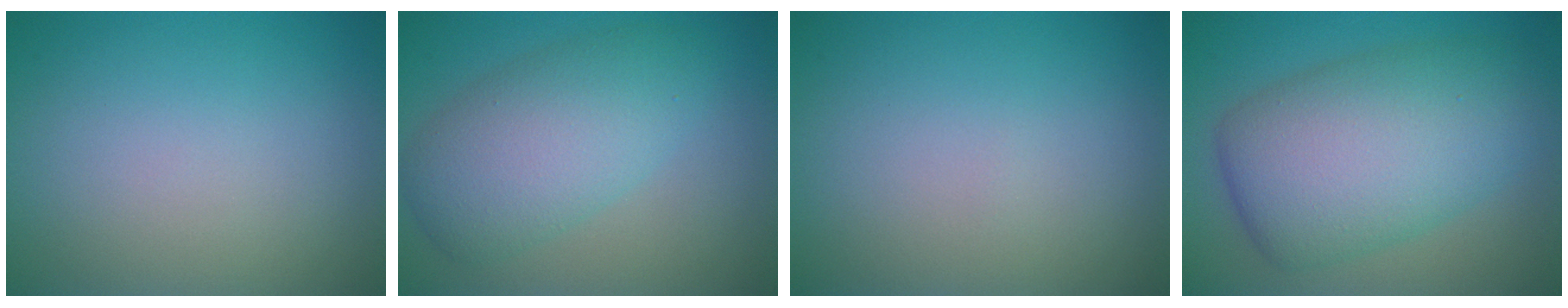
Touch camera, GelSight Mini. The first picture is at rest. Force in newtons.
{"total": 6.4, "press": 6.4, "slide": 0.1}
{"total": 0.0}
{"total": 9.9, "press": 9.9, "slide": 0.1}